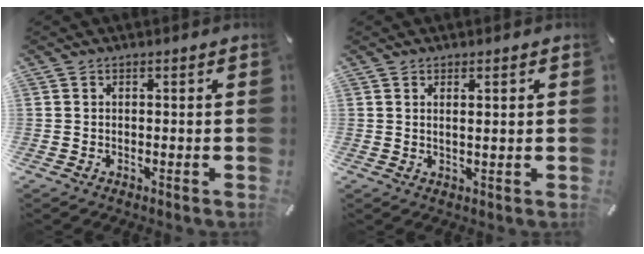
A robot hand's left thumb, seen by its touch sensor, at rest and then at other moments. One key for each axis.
{"total": 1.8, "fx": 0.8, "fy": 0.0, "fz": 1.6, "tx": -0.031, "ty": -0.004, "tz": 0.014}